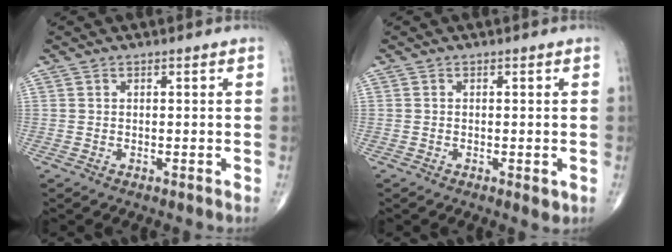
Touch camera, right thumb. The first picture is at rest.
{"total": 1.6, "force": [-0.5, 0.7, 1.4], "torque": [-0.018, -0.004, -0.006]}